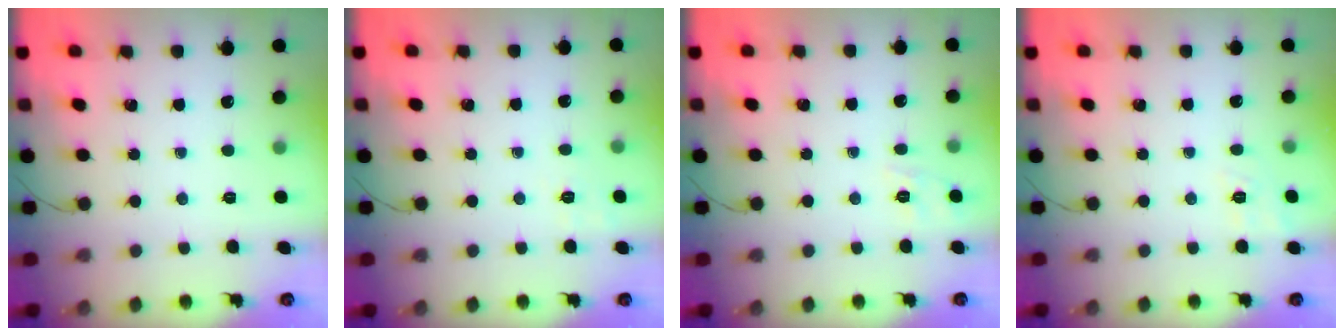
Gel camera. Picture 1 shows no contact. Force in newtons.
{"total": 2.0, "press": 1.1, "slide": 1.7}
{"total": 2.0, "press": 0.8, "slide": 1.9}
{"total": 7.2, "press": 7.0, "slide": 1.8}